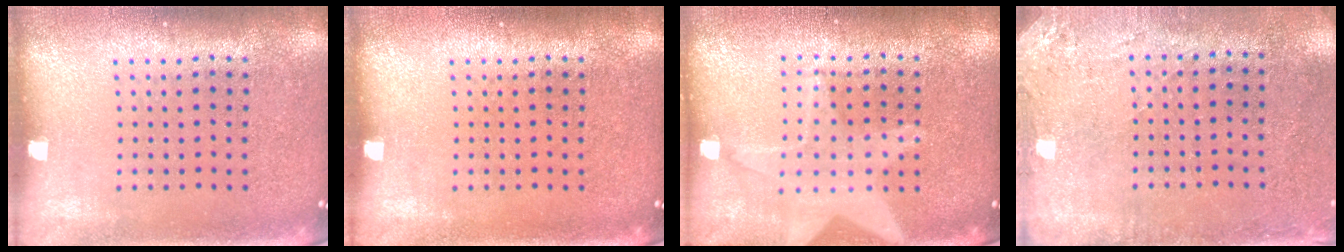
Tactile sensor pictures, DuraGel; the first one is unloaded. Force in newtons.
{"total": 0.0}
{"total": 1.7, "press": 1.5, "slide": 0.7}
{"total": 2.8, "press": 2.3, "slide": 1.6}